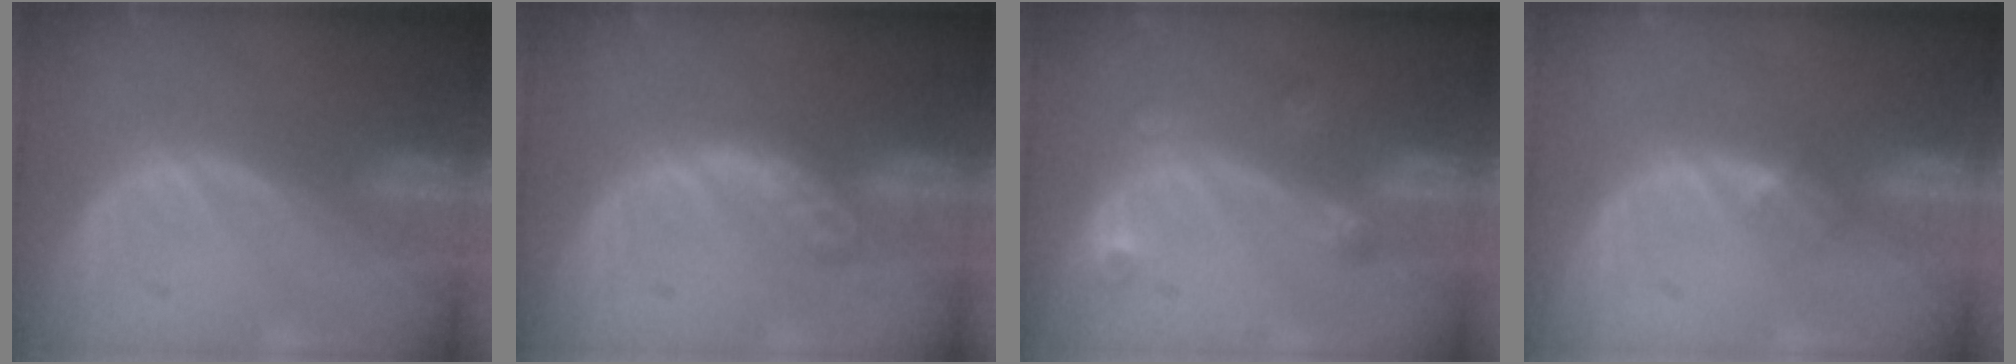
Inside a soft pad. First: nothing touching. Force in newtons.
{"total": 4.5, "press": 4.5, "slide": 0.3}
{"total": 2.9, "press": 2.8, "slide": 0.8}
{"total": 1.5, "press": 1.2, "slide": 1.0}